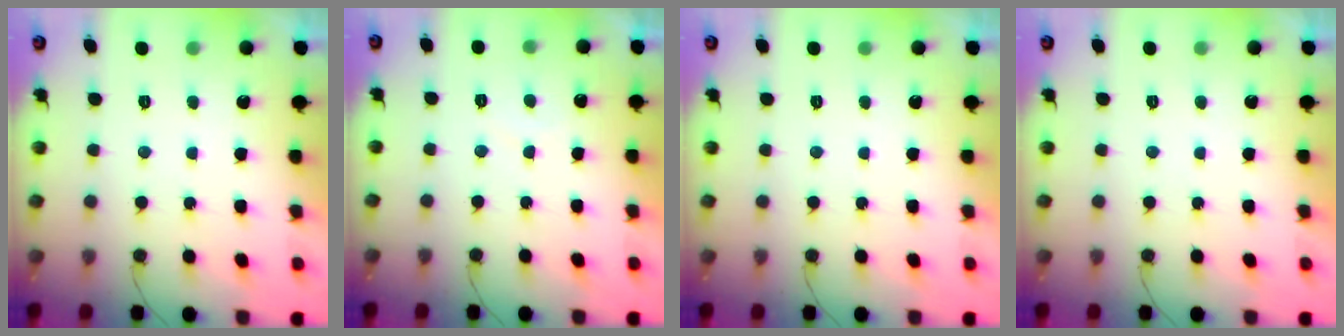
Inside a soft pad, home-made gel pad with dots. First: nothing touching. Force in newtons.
{"total": 4.4, "press": 4.4, "slide": 0.3}
{"total": 0.0}
{"total": 2.0, "press": 2.0, "slide": 0.1}